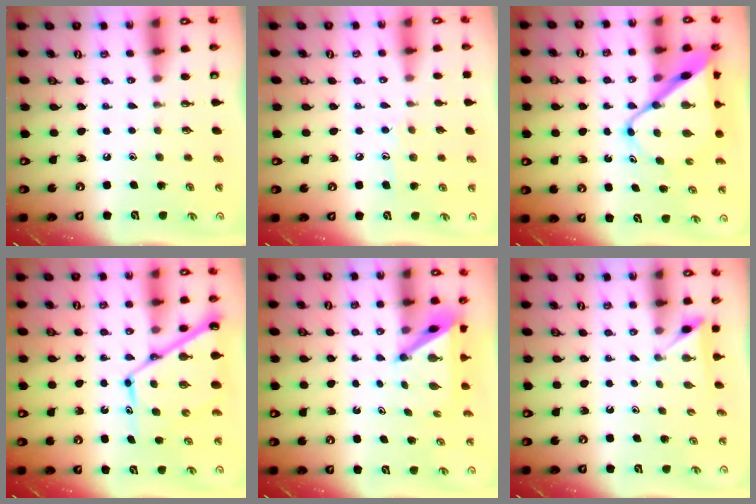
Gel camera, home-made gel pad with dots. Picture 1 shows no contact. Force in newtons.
{"total": 8.1, "press": 8.0, "slide": 0.5}
{"total": 12.4, "press": 12.4, "slide": 0.9}
{"total": 13.9, "press": 13.8, "slide": 1.4}
{"total": 5.1, "press": 5.1, "slide": 0.2}
{"total": 2.5, "press": 2.5, "slide": 0.3}